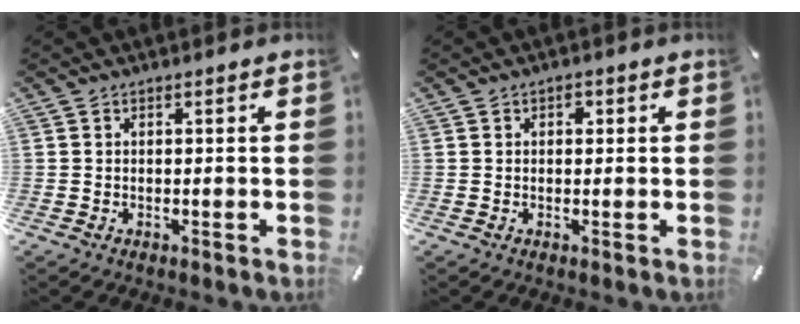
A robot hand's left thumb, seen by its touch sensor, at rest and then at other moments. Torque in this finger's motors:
{"motor_torque": [0.28, 0.45, 0.17, -0.38, 0.00]}